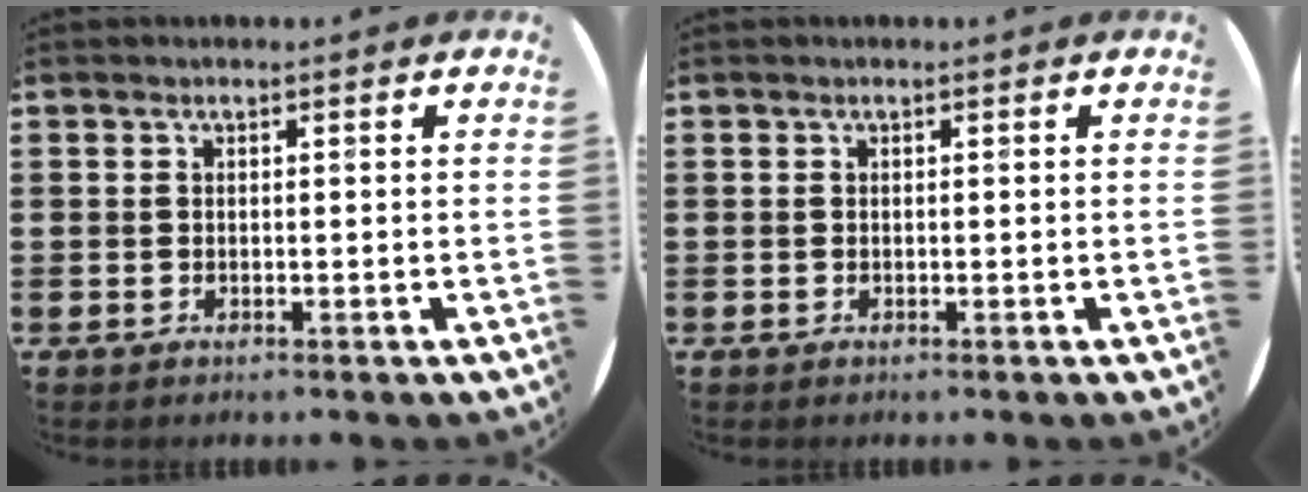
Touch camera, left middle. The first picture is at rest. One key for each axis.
{"total": 0.0}